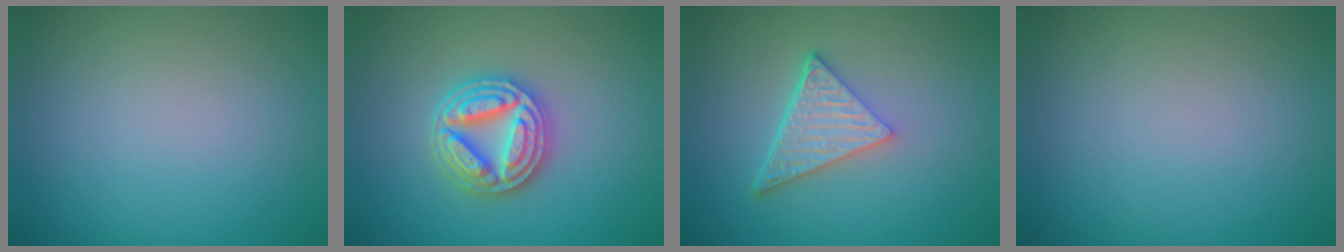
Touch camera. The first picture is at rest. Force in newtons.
{"total": 5.0, "press": 4.9, "slide": 0.9}
{"total": 4.7, "press": 3.4, "slide": 3.3}
{"total": 0.0}